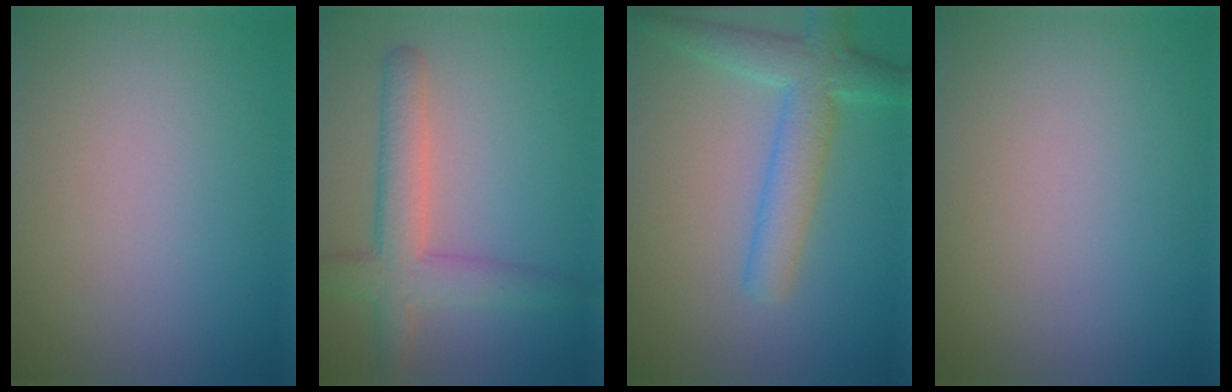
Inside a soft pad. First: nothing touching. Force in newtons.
{"total": 4.7, "press": 4.7, "slide": 0.2}
{"total": 4.7, "press": 4.7, "slide": 0.2}
{"total": 0.0}